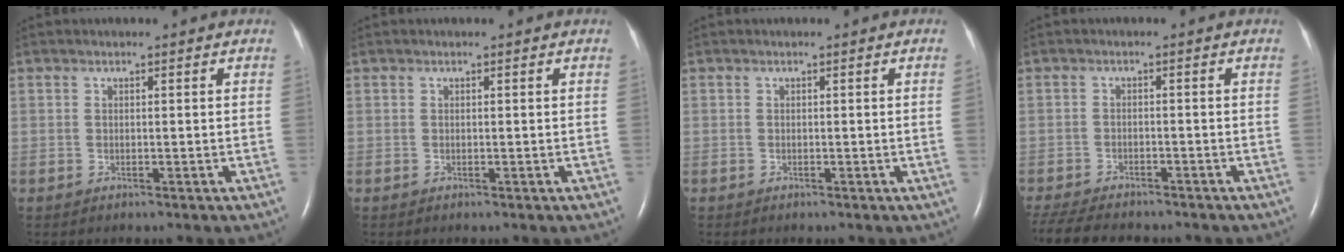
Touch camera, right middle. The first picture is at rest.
{"total": 0.0}
{"total": 0.6, "force": [0.0, -0.3, 0.5], "torque": [-0.007, -0.001, -0.001]}
{"total": 9.4, "force": [-8.2, 2.4, 4.0], "torque": [-0.075, -0.013, -0.125]}